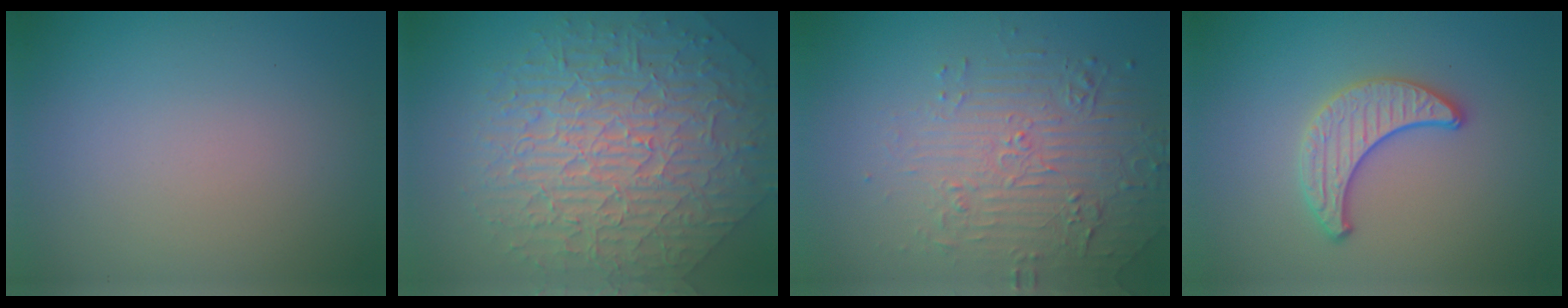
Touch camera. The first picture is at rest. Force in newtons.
{"total": 9.1, "press": 6.8, "slide": 6.0}
{"total": 4.7, "press": 3.5, "slide": 3.2}
{"total": 3.0, "press": 2.8, "slide": 0.9}